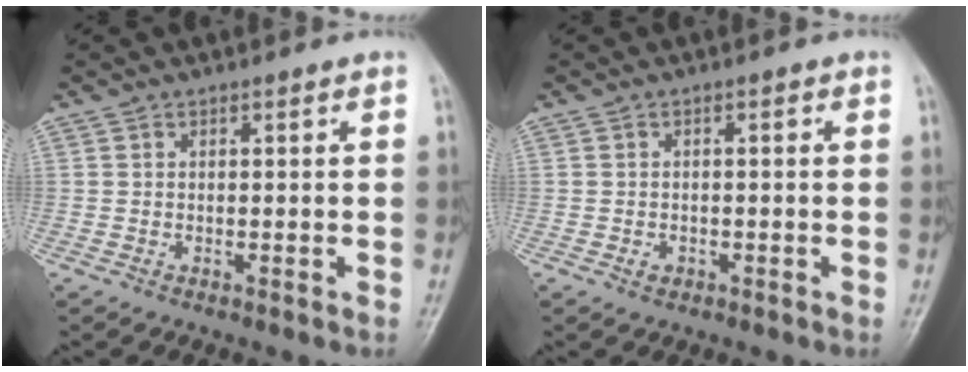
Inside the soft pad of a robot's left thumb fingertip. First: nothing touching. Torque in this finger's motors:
{"motor_torque": [-0.01, 0.03, -0.01, 0.04, 0.00]}